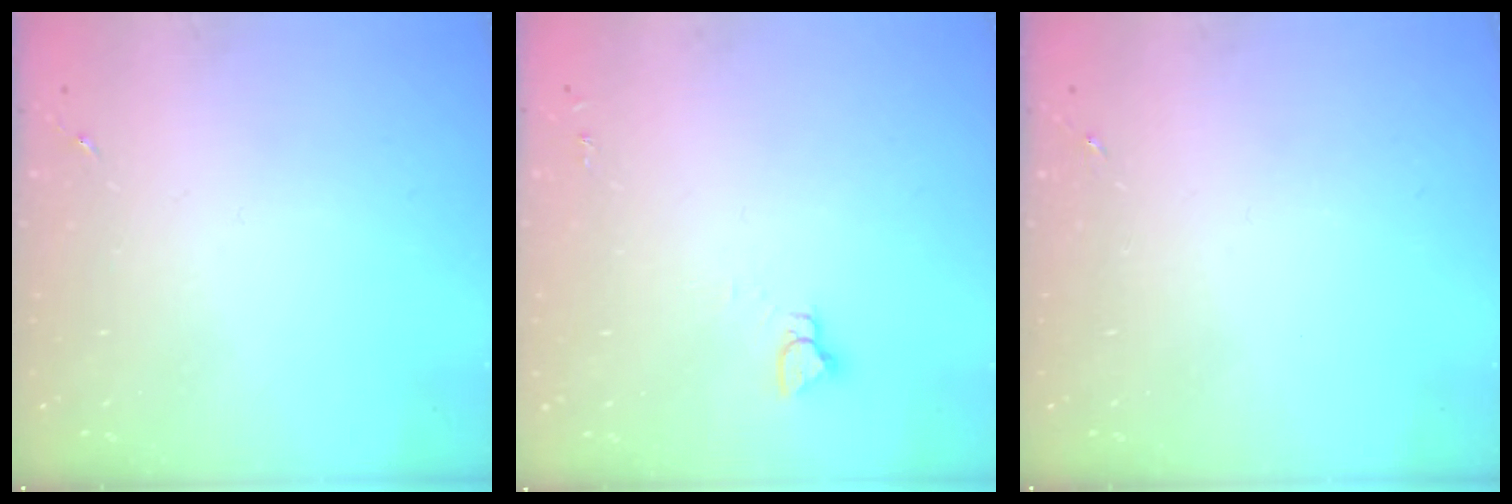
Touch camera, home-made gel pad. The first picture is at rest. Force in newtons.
{"total": 3.3, "press": 3.3, "slide": 0.2}
{"total": 0.0}